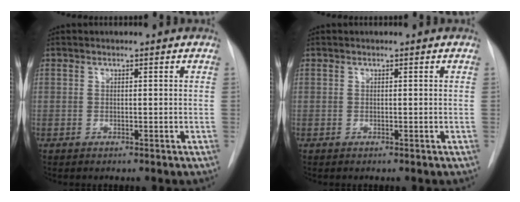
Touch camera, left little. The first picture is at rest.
{"total": 0.0}